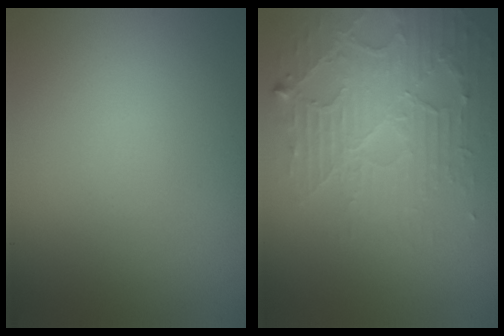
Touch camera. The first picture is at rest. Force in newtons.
{"total": 5.4, "press": 3.6, "slide": 4.0}